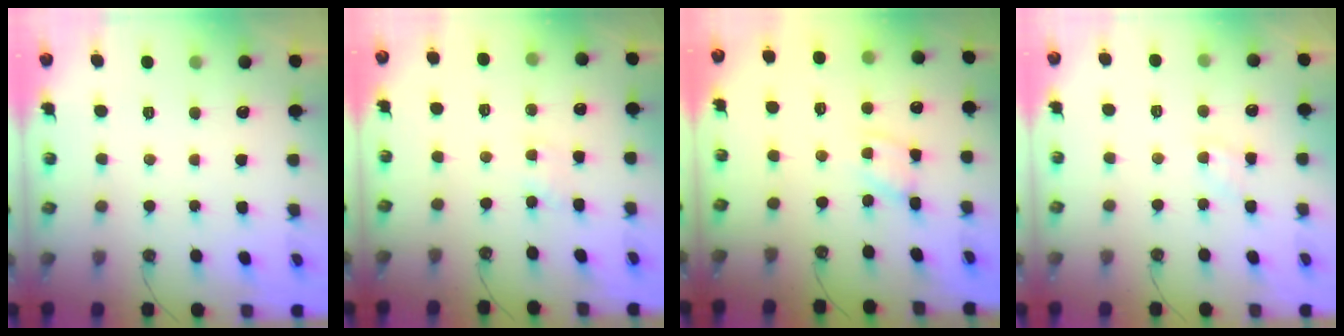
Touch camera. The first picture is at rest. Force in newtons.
{"total": 1.9, "press": 1.9, "slide": 0.3}
{"total": 2.0, "press": 2.0, "slide": 0.1}
{"total": 5.6, "press": 5.6, "slide": 0.7}